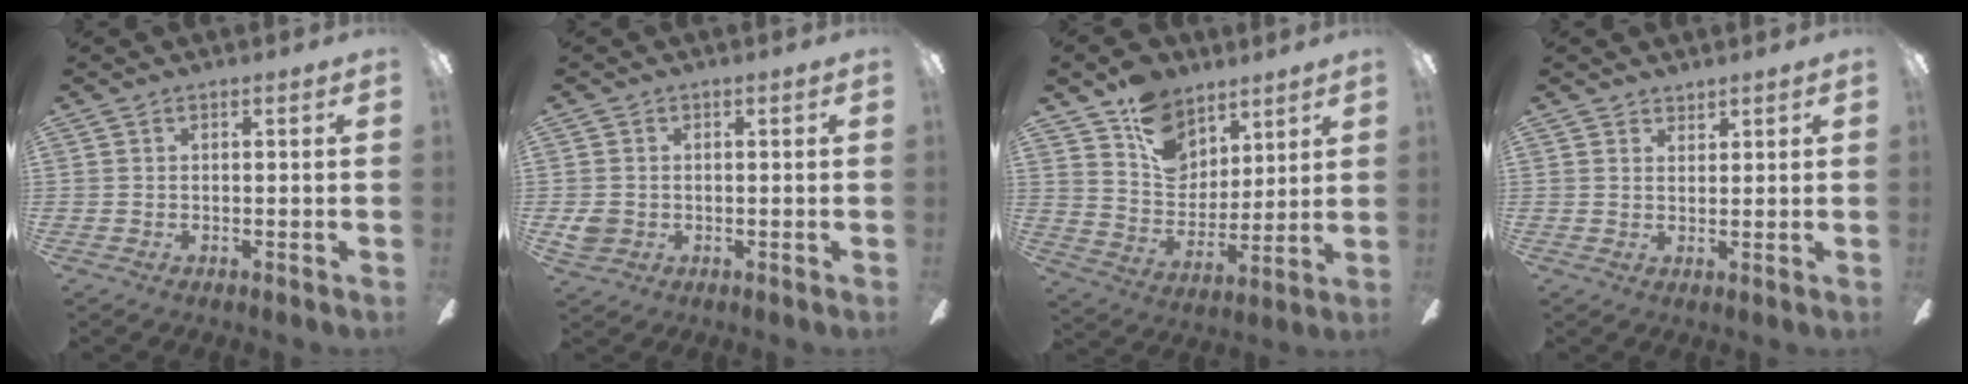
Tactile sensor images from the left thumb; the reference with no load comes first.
{"total": 3.3, "force": [-0.2, 3.1, 0.9], "torque": [-0.002, 0.001, -0.005]}
{"total": 13.9, "force": [9.1, 9.3, 5.0], "torque": [-0.090, -0.053, 0.177]}
{"total": 2.2, "force": [2.0, 0.8, -0.2], "torque": [0.012, -0.009, 0.038]}